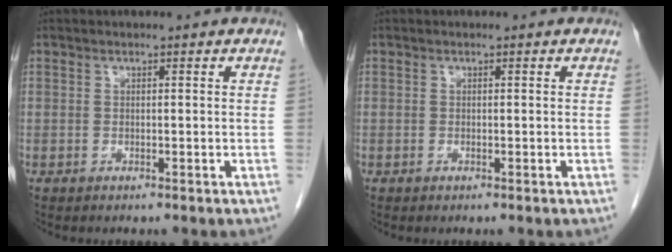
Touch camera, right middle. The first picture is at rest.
{"total": 0.0}